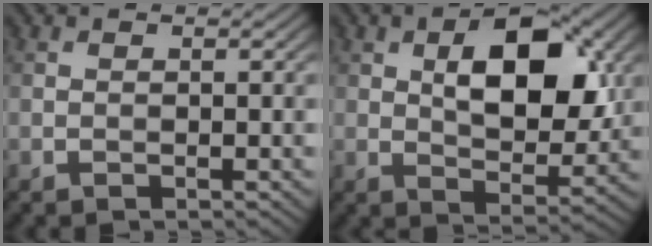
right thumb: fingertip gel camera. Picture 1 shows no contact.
{"total": 10.8, "force": [2.8, 5.8, 8.7], "torque": [-0.134, 0.002, 0.045]}